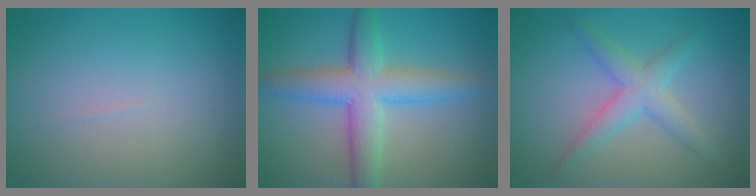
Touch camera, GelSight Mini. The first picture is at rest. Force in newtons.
{"total": 5.8, "press": 5.8, "slide": 0.1}
{"total": 2.3, "press": 2.3, "slide": 0.1}